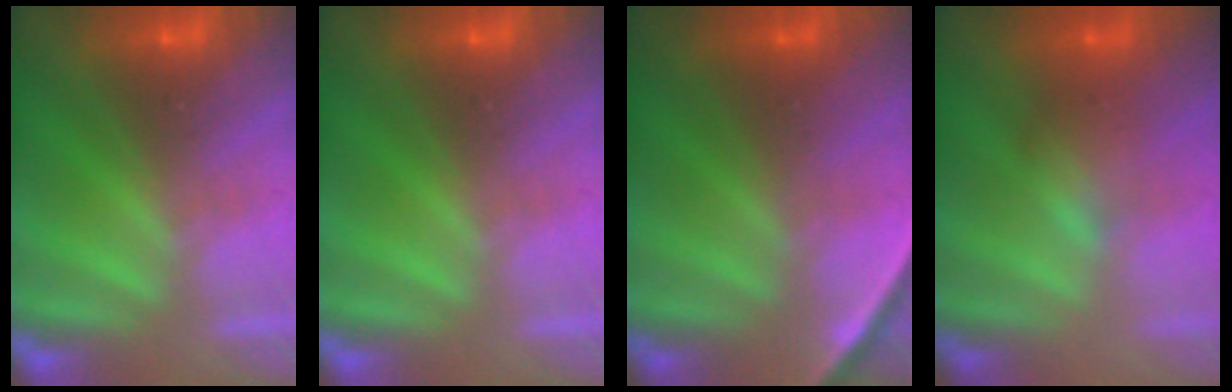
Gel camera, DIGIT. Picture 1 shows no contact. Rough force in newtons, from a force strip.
{"total": 0.0}
{"total": 2.0}
{"total": 2.1}